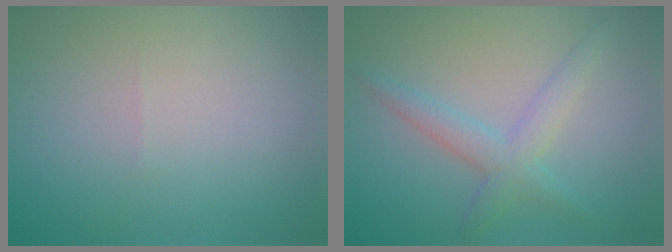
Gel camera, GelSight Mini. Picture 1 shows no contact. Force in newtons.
{"total": 3.0, "press": 3.0, "slide": 0.0}